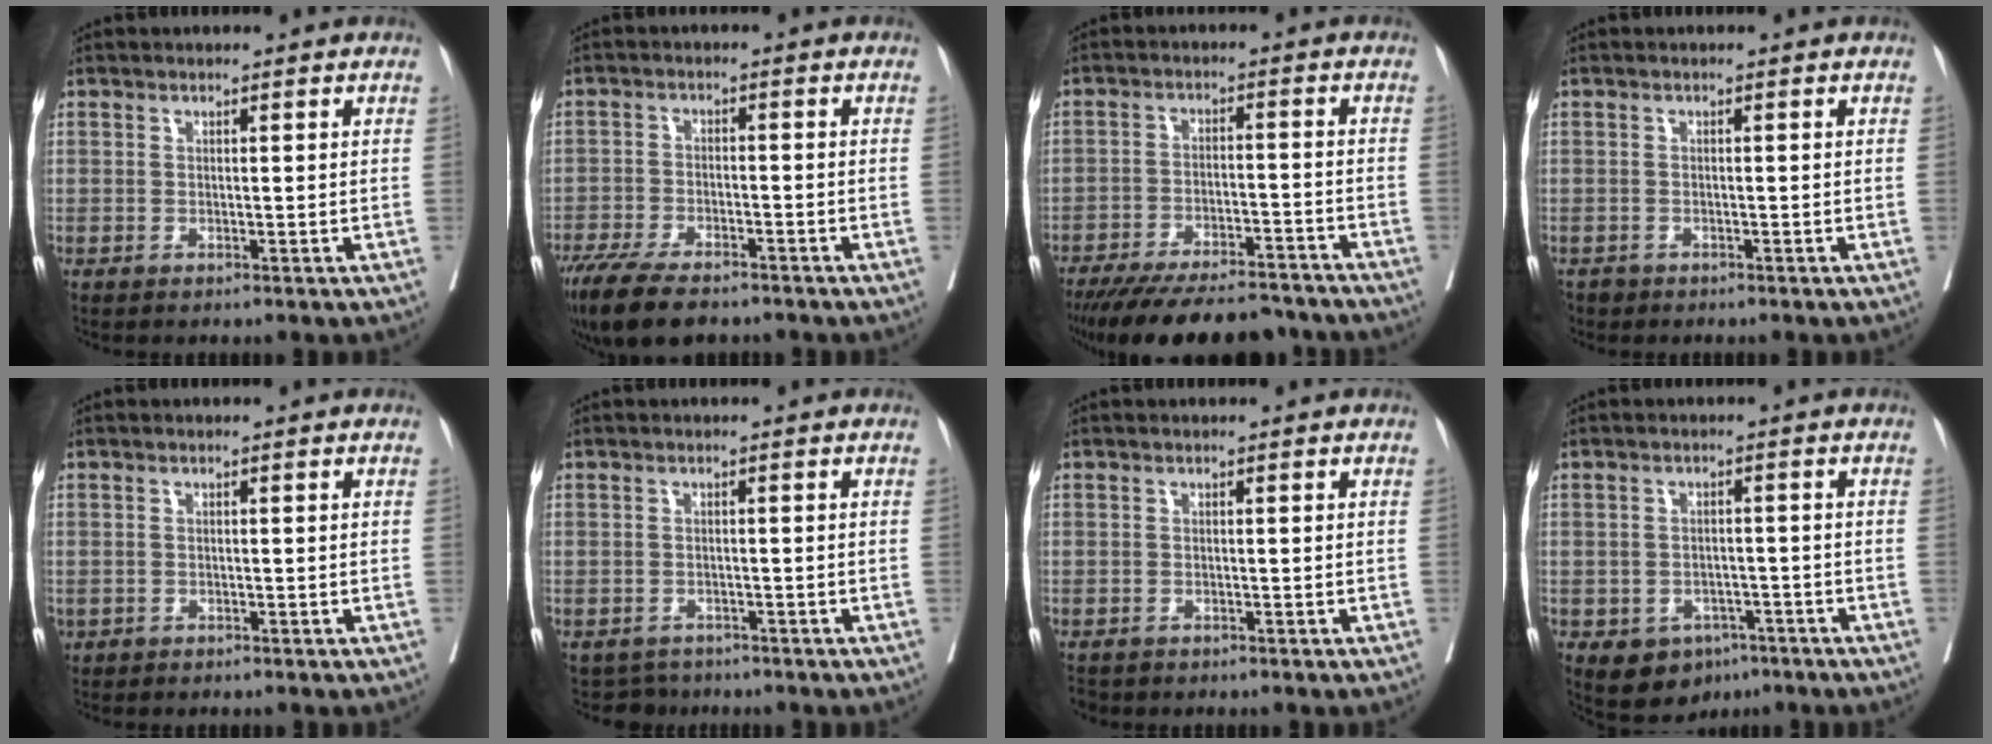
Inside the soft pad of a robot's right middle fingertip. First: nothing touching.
{"total": 11.1, "force": [-8.7, 3.1, 6.2], "torque": [-0.104, -0.021, -0.144]}
{"total": 18.7, "force": [-16.5, 4.0, 7.8], "torque": [-0.136, -0.018, -0.238]}
{"total": 1.3, "force": [-1.0, 0.8, -0.1], "torque": [-0.005, 0.002, -0.017]}
{"total": 0.9, "force": [-0.5, 0.7, 0.2], "torque": [-0.009, 0.002, -0.006]}
{"total": 3.0, "force": [-2.4, 1.6, -0.5], "torque": [0.008, 0.000, -0.039]}
{"total": 1.9, "force": [-1.5, 1.1, 0.2], "torque": [-0.008, -0.001, -0.026]}
{"total": 6.4, "force": [-3.6, 4.7, 2.4], "torque": [-0.032, 0.004, -0.044]}